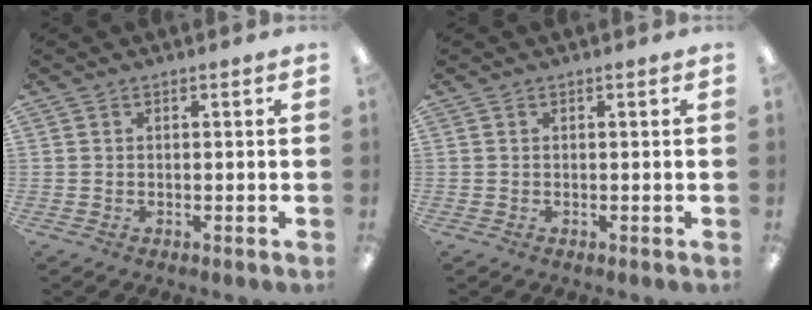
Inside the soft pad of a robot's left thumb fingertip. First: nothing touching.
{"total": 0.0}